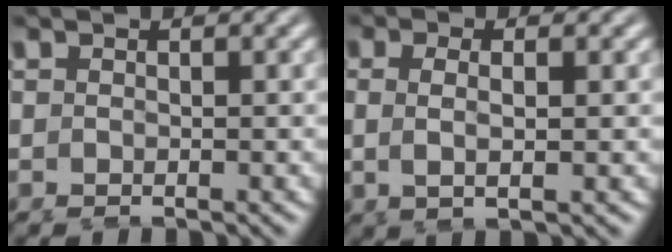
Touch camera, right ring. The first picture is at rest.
{"total": 2.7, "force": [-0.2, 0.9, 2.5], "torque": [-0.053, -0.004, -0.001]}